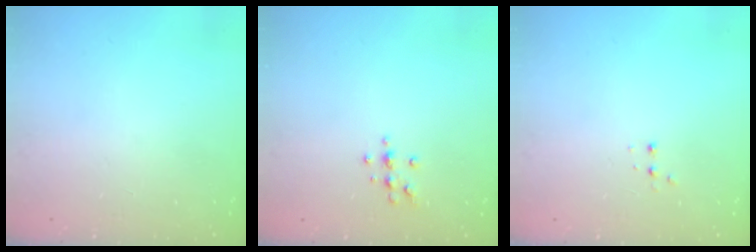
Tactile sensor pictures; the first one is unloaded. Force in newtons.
{"total": 7.5, "press": 7.4, "slide": 1.3}
{"total": 3.3, "press": 3.2, "slide": 0.7}